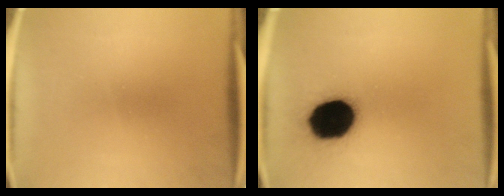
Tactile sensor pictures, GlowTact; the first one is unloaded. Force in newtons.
{"total": 18.8}